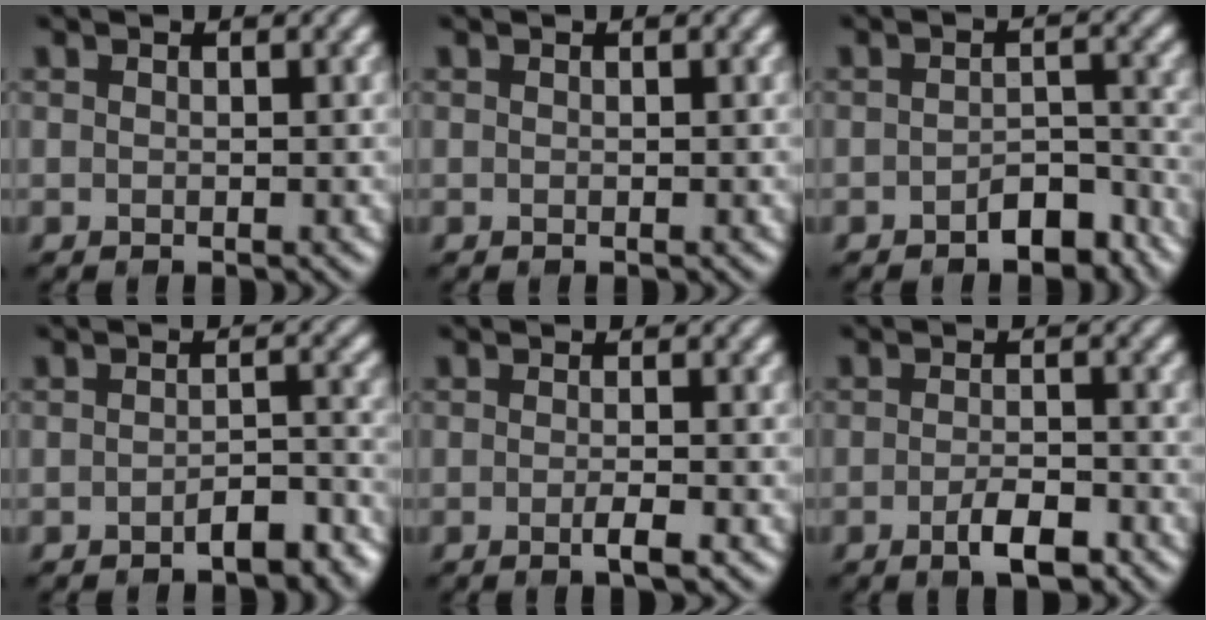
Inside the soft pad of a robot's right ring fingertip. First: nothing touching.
{"total": 0.0}
{"total": 3.5, "force": [-2.3, 1.7, 2.0], "torque": [-0.026, 0.008, -0.035]}
{"total": 3.4, "force": [-2.2, 1.3, 2.3], "torque": [-0.032, 0.006, -0.031]}
{"total": 1.9, "force": [-0.7, 0.4, 1.7], "torque": [-0.024, 0.000, -0.016]}
{"total": 3.2, "force": [-1.7, 1.0, 2.5], "torque": [-0.045, -0.001, -0.028]}